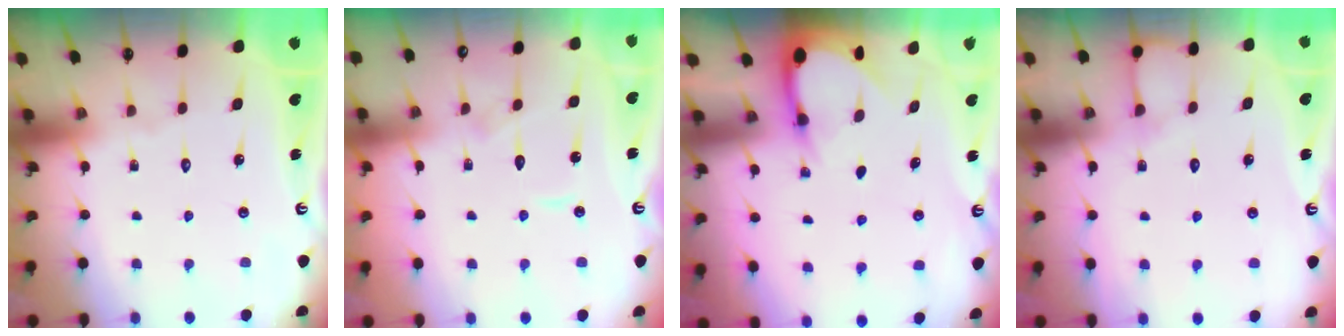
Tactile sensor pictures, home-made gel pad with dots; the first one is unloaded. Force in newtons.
{"total": 4.8, "press": 4.7, "slide": 0.5}
{"total": 3.5, "press": 3.5, "slide": 0.2}
{"total": 3.1, "press": 3.1, "slide": 0.4}